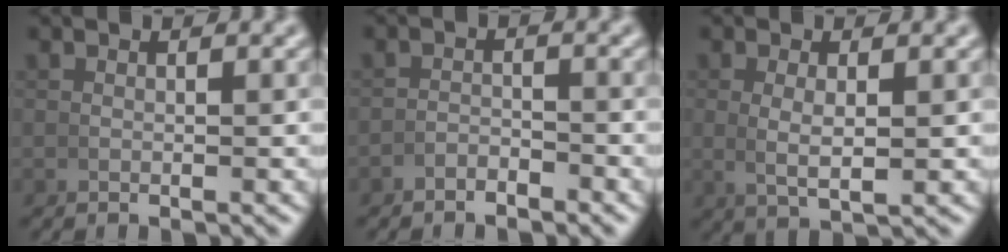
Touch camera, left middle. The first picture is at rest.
{"total": 2.1, "force": [-2.1, 0.5, 0.1], "torque": [0.003, -0.002, -0.040]}
{"total": 2.9, "force": [0.5, 1.0, 2.7], "torque": [-0.052, -0.008, 0.017]}